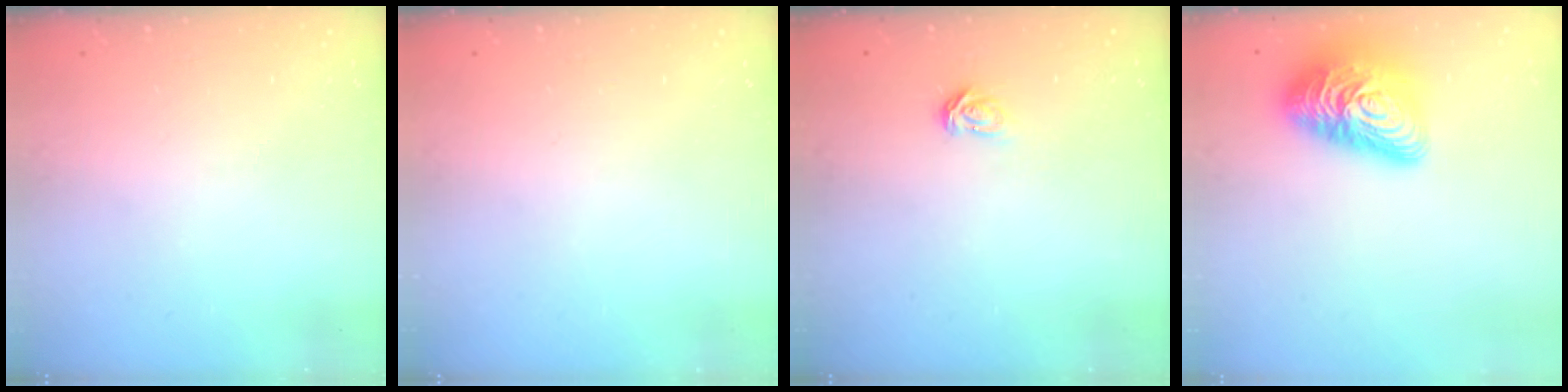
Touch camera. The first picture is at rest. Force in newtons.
{"total": 0.0}
{"total": 3.5, "press": 3.5, "slide": 0.5}
{"total": 18.6, "press": 18.6, "slide": 1.2}